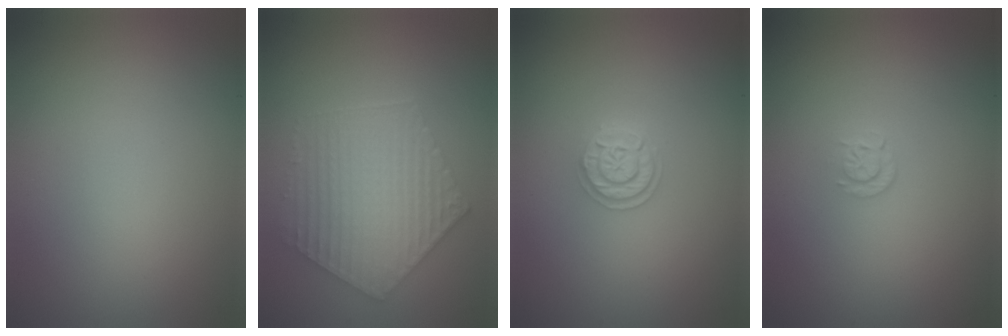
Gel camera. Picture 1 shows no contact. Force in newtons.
{"total": 5.0, "press": 4.3, "slide": 2.6}
{"total": 2.0, "press": 2.0, "slide": 0.3}
{"total": 1.1, "press": 0.6, "slide": 0.9}